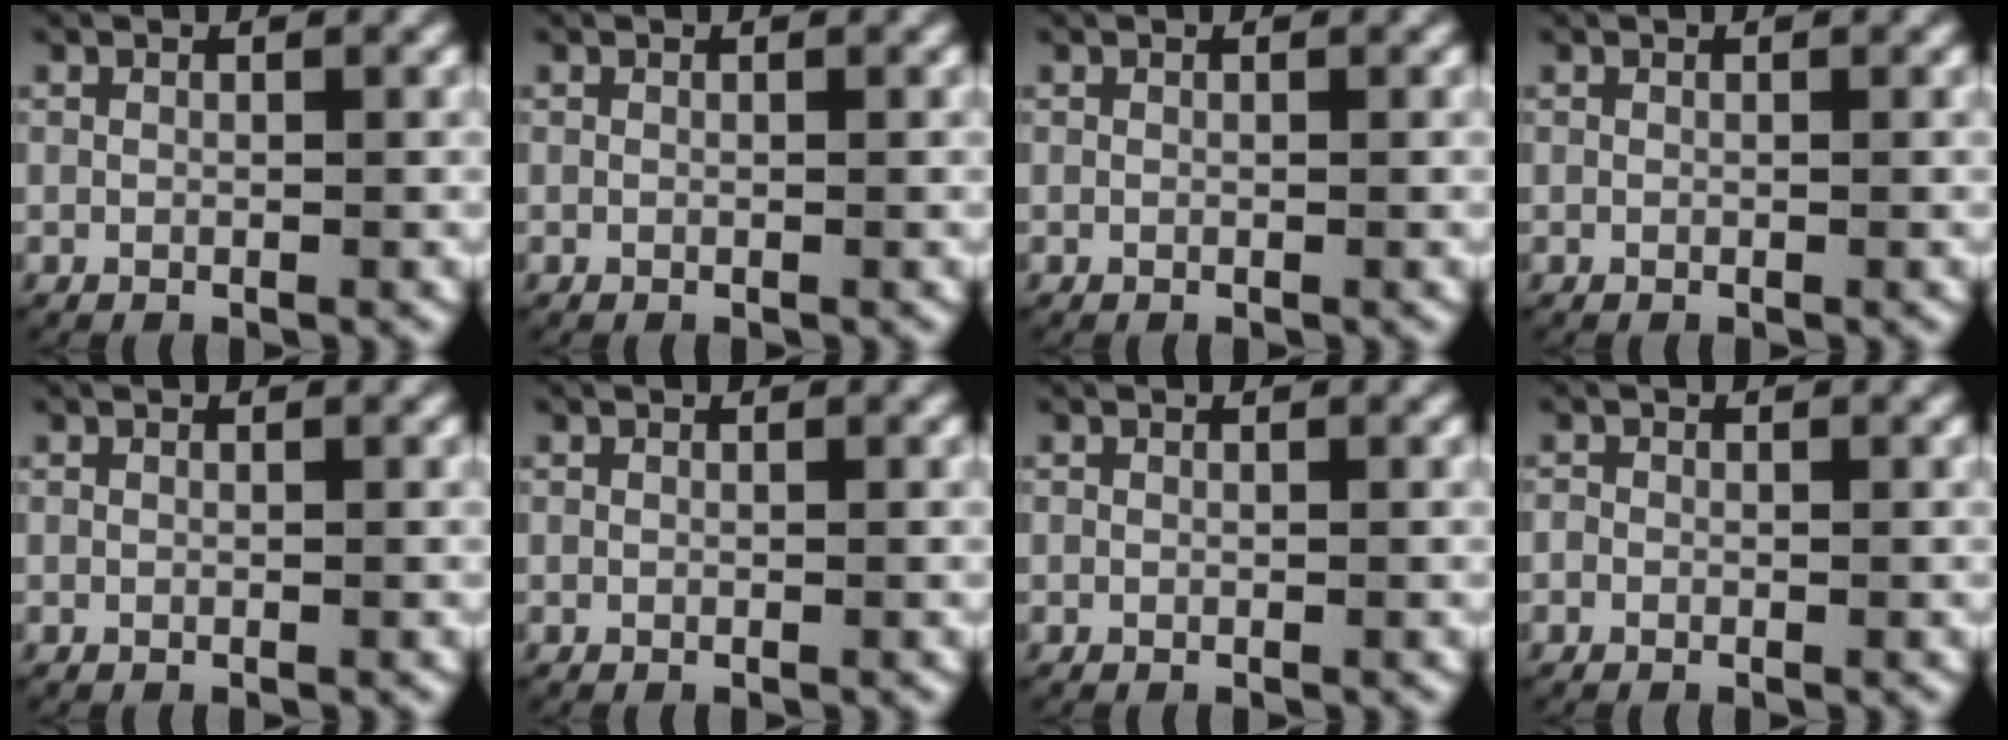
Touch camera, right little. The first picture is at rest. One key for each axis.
{"total": 0.0}
{"total": 0.0}
{"total": 0.0}
{"total": 0.0}
{"total": 0.0}
{"total": 0.0}
{"total": 0.8, "fx": -0.2, "fy": 0.7, "fz": 0.1, "tx": 0.000, "ty": 0.002, "tz": -0.009}